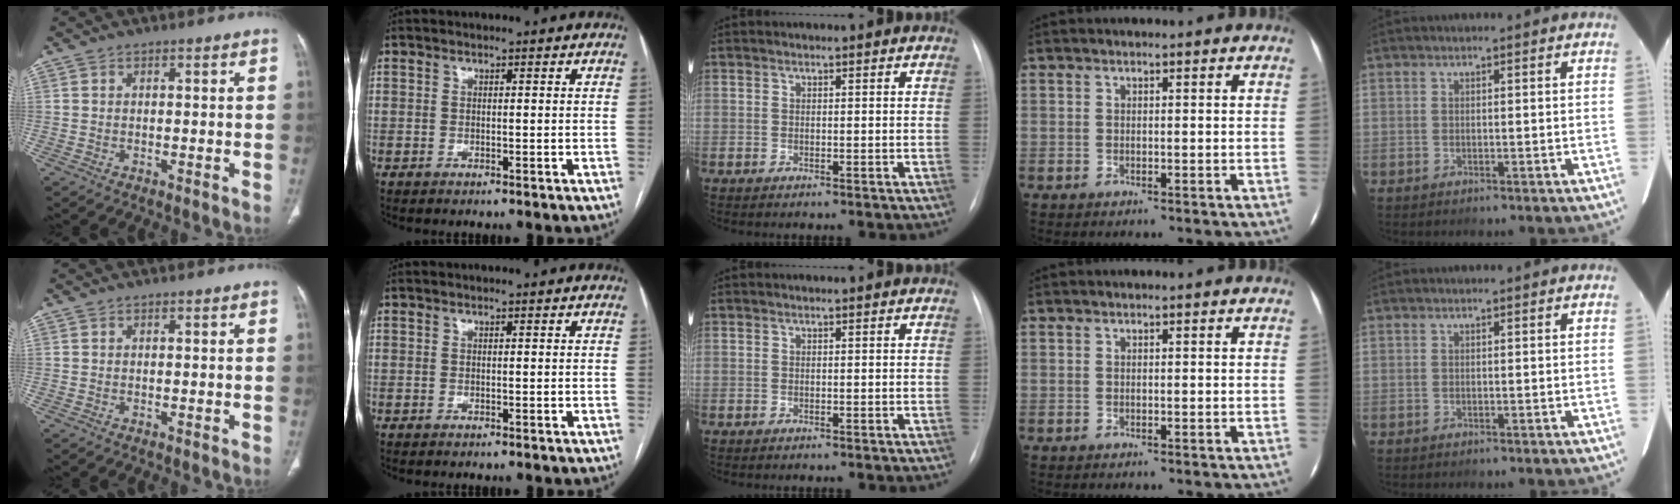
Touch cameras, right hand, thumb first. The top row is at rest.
{}